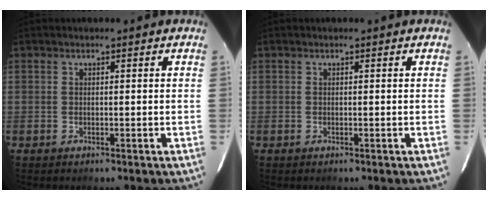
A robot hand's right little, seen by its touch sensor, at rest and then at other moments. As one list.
[{"total": 0.0}]